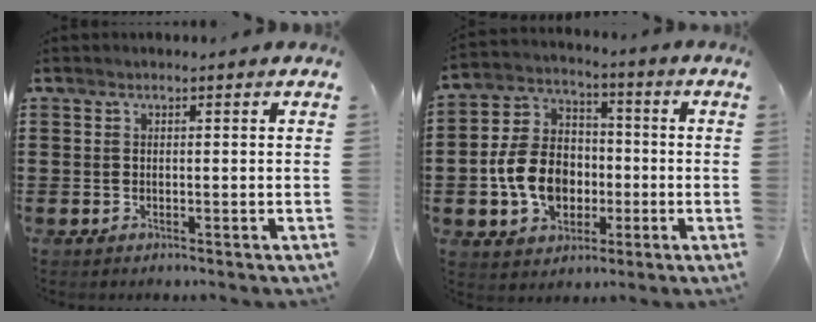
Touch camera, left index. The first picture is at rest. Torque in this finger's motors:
{"motor_torque": [1.29, 0.67, 0.78, 0.12]}